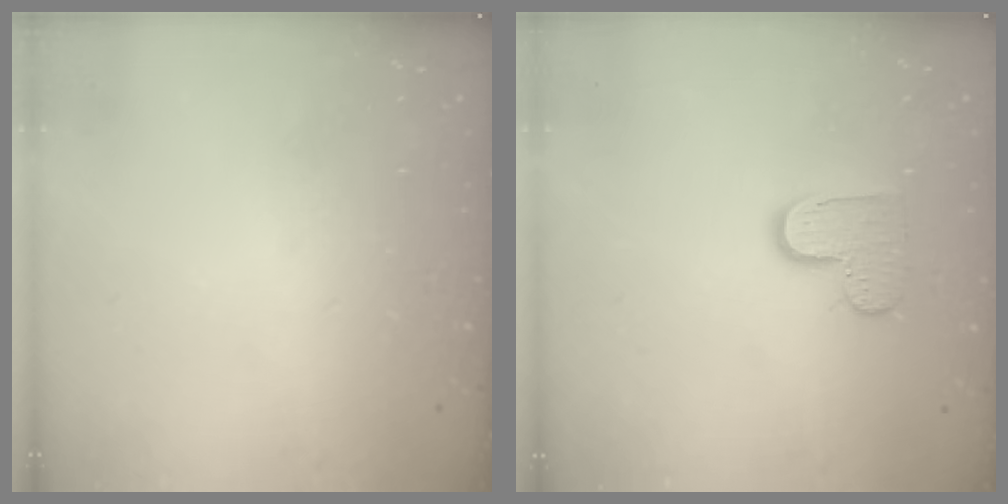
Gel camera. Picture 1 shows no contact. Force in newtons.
{"total": 8.5, "press": 8.4, "slide": 0.4}